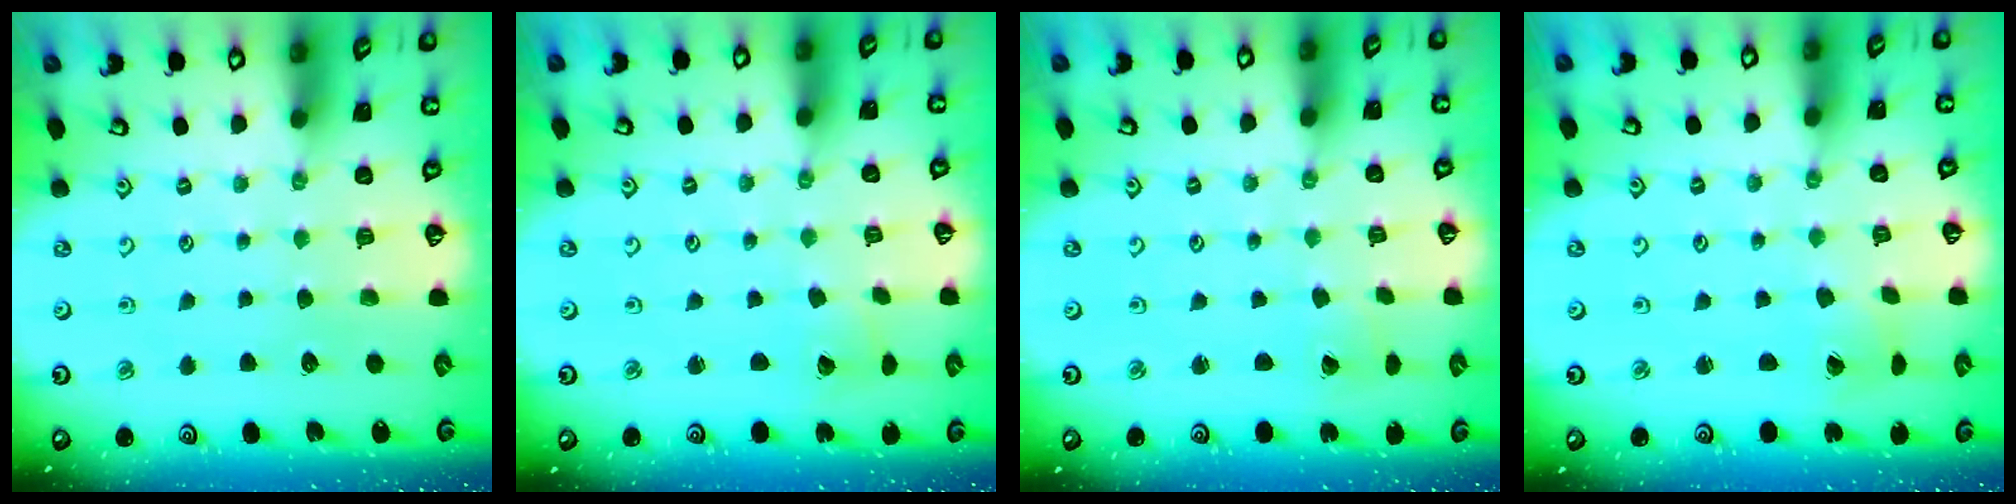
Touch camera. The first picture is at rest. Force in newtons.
{"total": 2.0, "press": 2.0, "slide": 0.3}
{"total": 1.4, "press": 1.4, "slide": 0.1}
{"total": 1.6, "press": 1.6, "slide": 0.2}